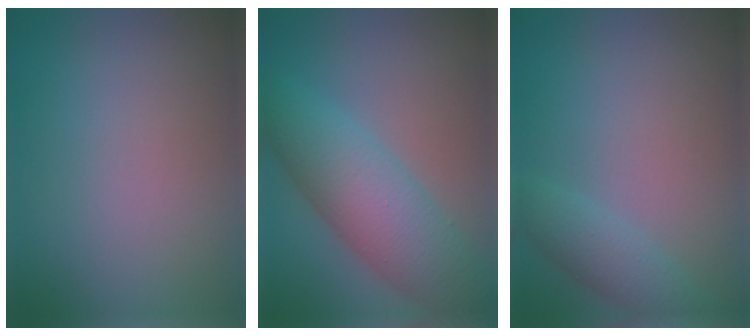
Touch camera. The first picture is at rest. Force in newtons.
{"total": 7.7, "press": 7.7, "slide": 0.2}
{"total": 2.6, "press": 2.6, "slide": 0.1}